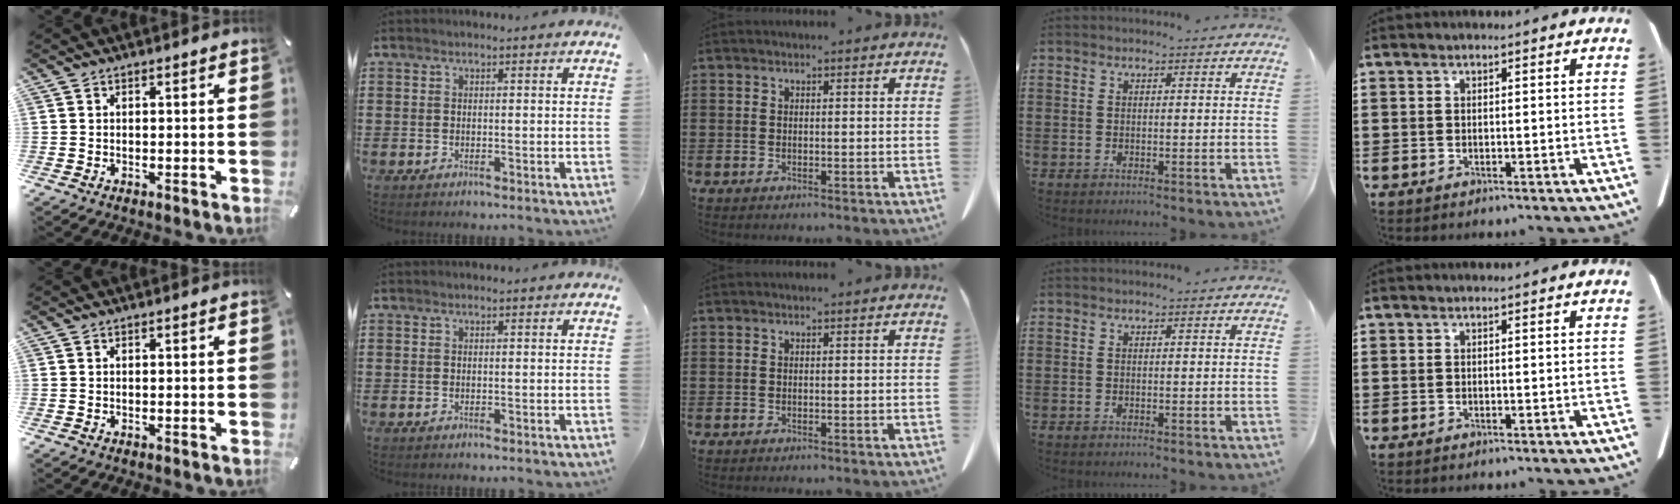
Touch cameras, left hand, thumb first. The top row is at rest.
{}